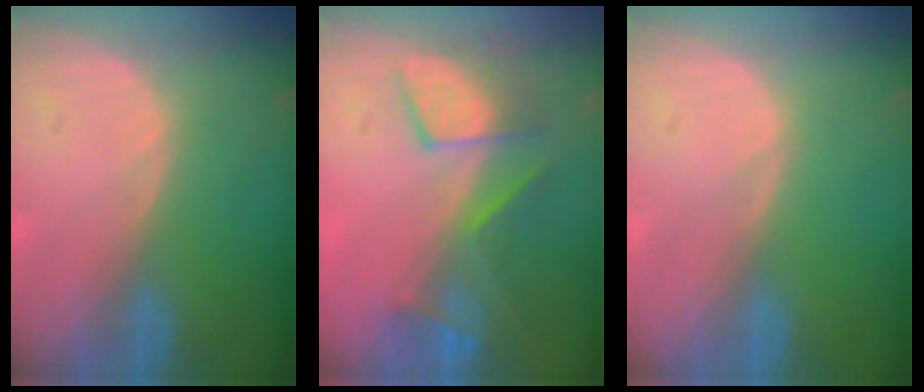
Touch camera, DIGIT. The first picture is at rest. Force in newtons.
{"total": 7.7, "press": 7.3, "slide": 2.6}
{"total": 0.0}